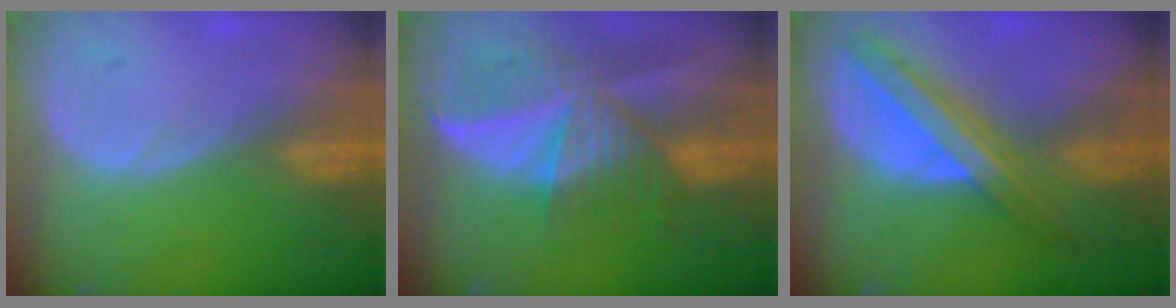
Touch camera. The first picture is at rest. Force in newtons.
{"total": 9.9, "press": 8.7, "slide": 4.7}
{"total": 8.3, "press": 7.1, "slide": 4.4}